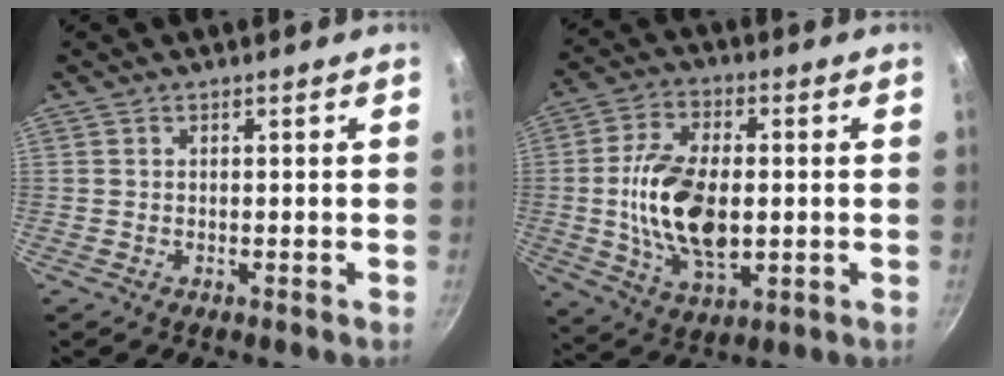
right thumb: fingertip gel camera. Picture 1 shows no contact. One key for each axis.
{"total": 15.7, "fx": -0.6, "fy": 8.9, "fz": 13.0, "tx": -0.228, "ty": 0.008, "tz": -0.011}